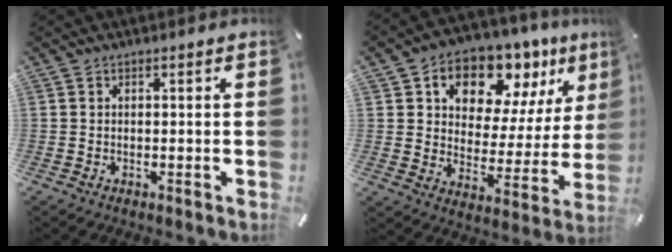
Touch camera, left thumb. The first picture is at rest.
{"total": 13.2, "force": [9.3, 8.1, 4.8], "torque": [-0.076, -0.078, 0.166]}